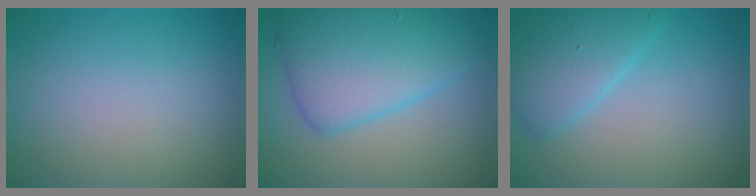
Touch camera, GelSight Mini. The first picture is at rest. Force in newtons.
{"total": 6.5, "press": 6.5, "slide": 0.4}
{"total": 3.7, "press": 3.7, "slide": 0.3}